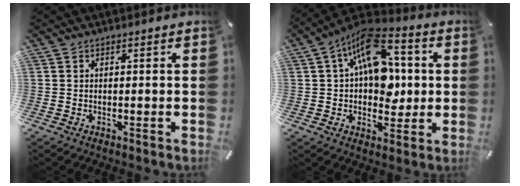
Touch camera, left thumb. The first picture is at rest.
{"total": 16.0, "force": [4.2, 10.2, 11.6], "torque": [-0.181, -0.022, 0.075]}